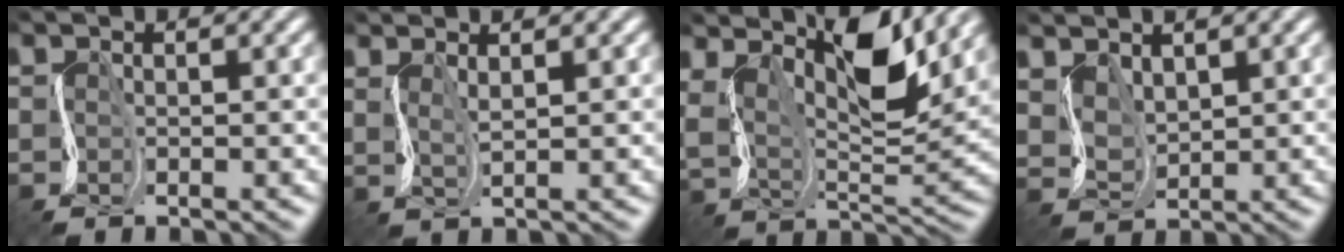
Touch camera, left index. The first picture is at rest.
{"total": 1.8, "force": [1.7, 0.2, 0.5], "torque": [-0.008, 0.004, 0.035]}
{"total": 8.6, "force": [5.5, 3.1, 5.8], "torque": [-0.111, 0.008, 0.096]}
{"total": 3.2, "force": [2.8, 1.5, 0.7], "torque": [-0.028, 0.003, 0.064]}